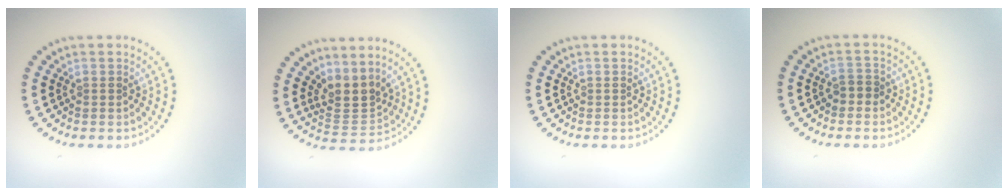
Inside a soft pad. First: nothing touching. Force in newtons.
{"total": 3.0, "press": 2.0, "slide": 2.2}
{"total": 0.0}
{"total": 1.2, "press": 1.1, "slide": 0.4}